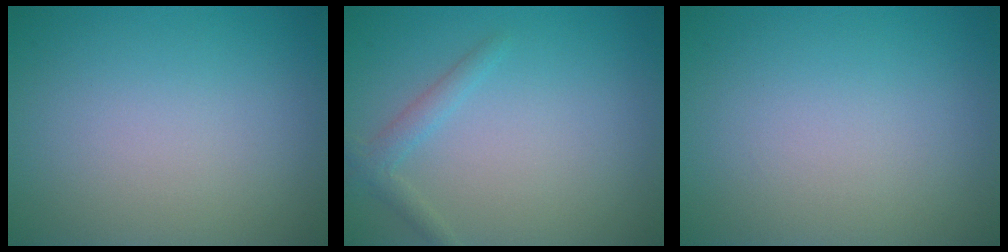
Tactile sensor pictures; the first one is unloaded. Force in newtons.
{"total": 1.6, "press": 1.6, "slide": 0.1}
{"total": 0.0}